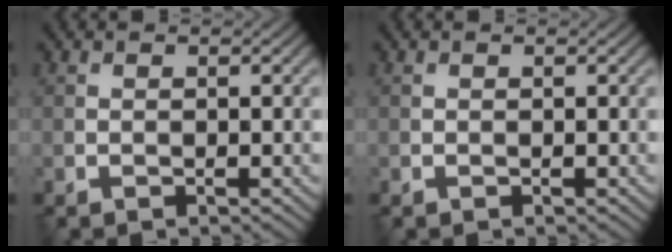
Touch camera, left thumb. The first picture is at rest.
{"total": 0.0}